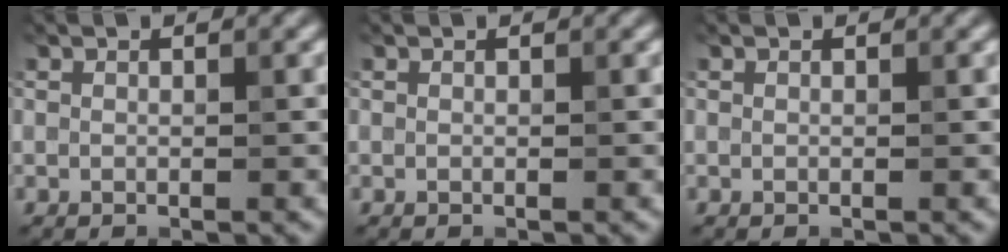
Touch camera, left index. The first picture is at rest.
{"total": 0.0}
{"total": 0.0}